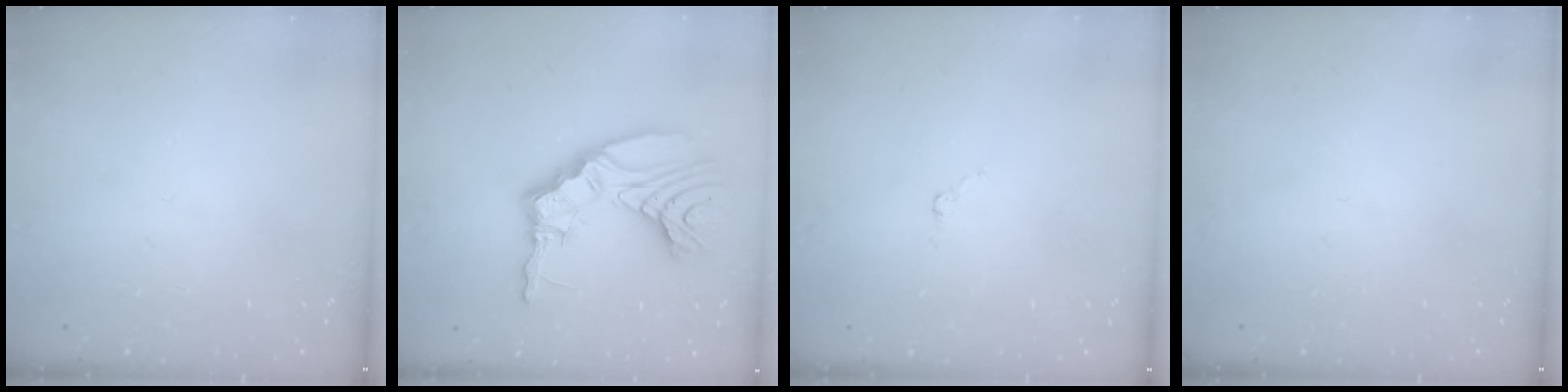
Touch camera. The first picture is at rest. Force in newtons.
{"total": 16.2, "press": 16.1, "slide": 2.1}
{"total": 1.3, "press": 1.3, "slide": 0.3}
{"total": 0.0}